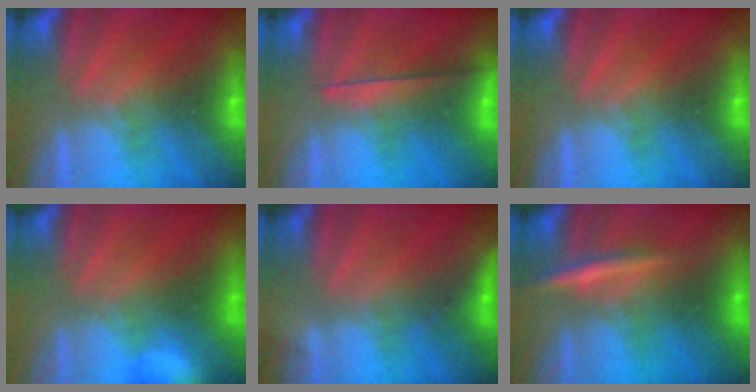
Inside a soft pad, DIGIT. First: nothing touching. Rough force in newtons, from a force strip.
{"total": 2.3}
{"total": 0.0}
{"total": 7.0}
{"total": 2.7}
{"total": 3.0}